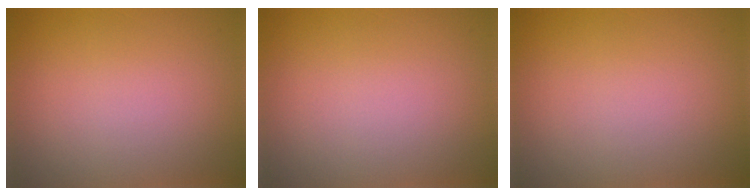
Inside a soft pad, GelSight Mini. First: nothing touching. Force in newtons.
{"total": 0.0}
{"total": 0.0}